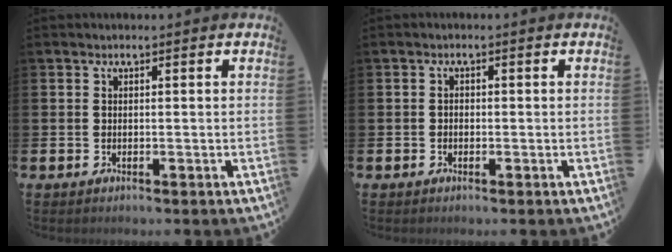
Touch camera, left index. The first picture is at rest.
{"total": 0.9, "force": [-0.4, 0.8, 0.4], "torque": [-0.006, 0.004, -0.009]}